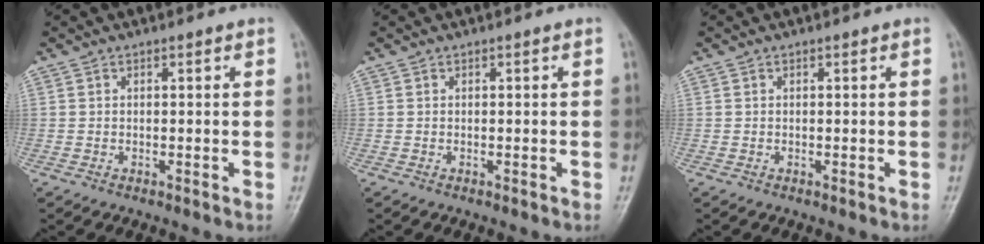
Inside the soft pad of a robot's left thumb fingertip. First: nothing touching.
{"total": 0.0}
{"total": 0.0}